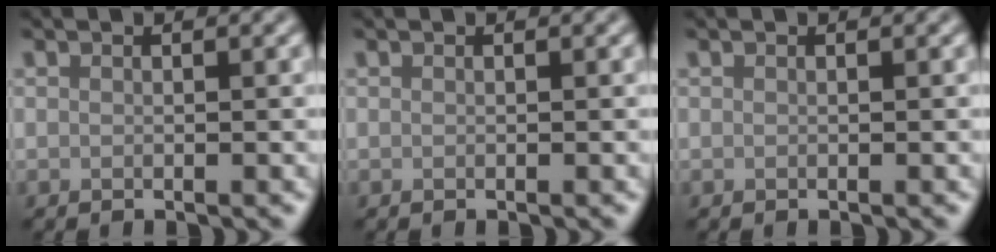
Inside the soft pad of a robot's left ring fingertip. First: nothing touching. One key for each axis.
{"total": 0.0}
{"total": 0.0}